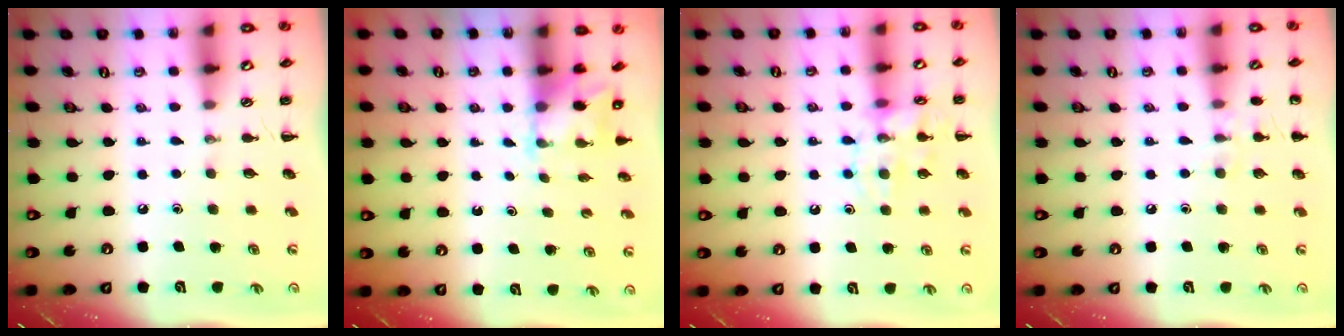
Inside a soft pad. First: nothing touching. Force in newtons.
{"total": 2.1, "press": 2.0, "slide": 0.7}
{"total": 12.6, "press": 12.6, "slide": 0.9}
{"total": 6.6, "press": 6.3, "slide": 1.9}